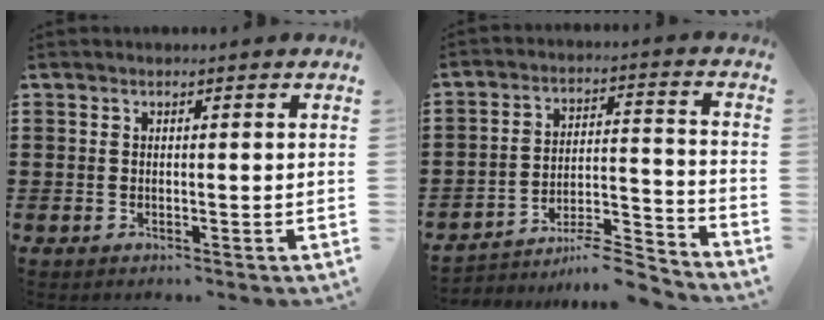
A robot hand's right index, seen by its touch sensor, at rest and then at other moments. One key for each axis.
{"total": 6.5, "fx": -5.9, "fy": 1.1, "fz": 2.6, "tx": -0.035, "ty": 0.006, "tz": -0.113}